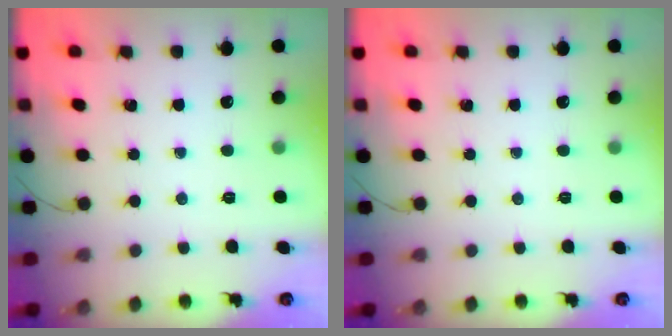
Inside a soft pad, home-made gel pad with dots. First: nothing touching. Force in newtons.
{"total": 0.0}